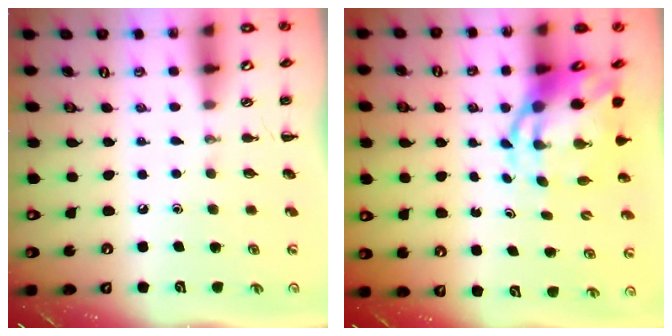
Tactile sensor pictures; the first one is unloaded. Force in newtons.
{"total": 7.7, "press": 7.5, "slide": 2.1}